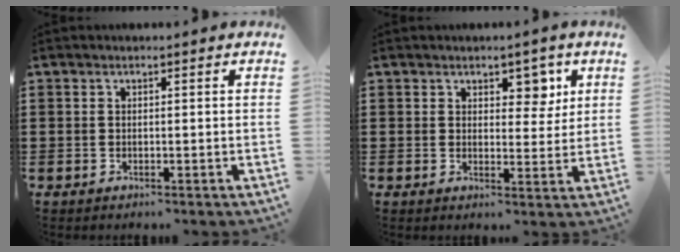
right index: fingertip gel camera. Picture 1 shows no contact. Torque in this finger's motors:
{"motor_torque": [-0.09, 0.34, 0.24, 0.02]}